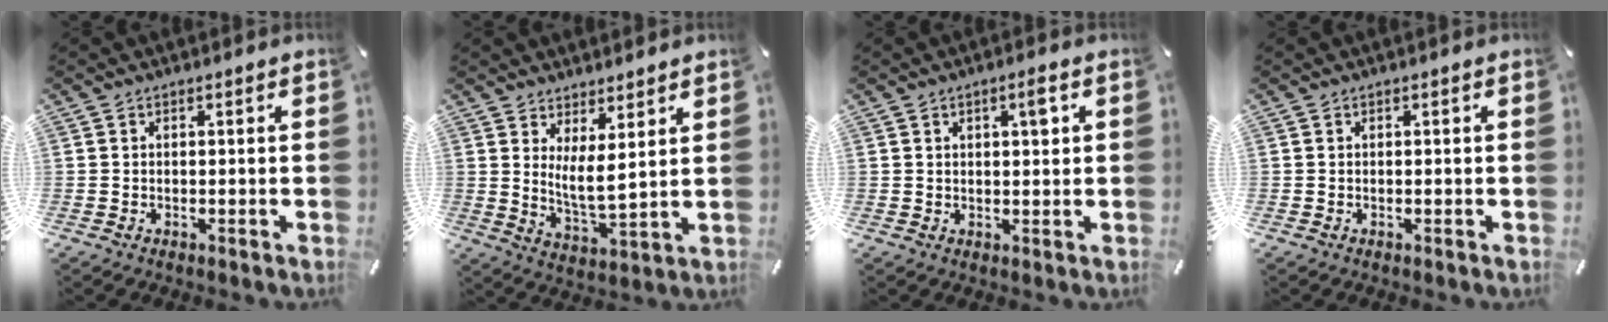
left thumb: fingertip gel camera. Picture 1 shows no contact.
{"total": 6.1, "force": [3.4, 1.7, 4.8], "torque": [-0.086, -0.025, 0.062]}
{"total": 3.7, "force": [1.4, 1.3, 3.2], "torque": [-0.056, 0.002, 0.020]}
{"total": 0.0}